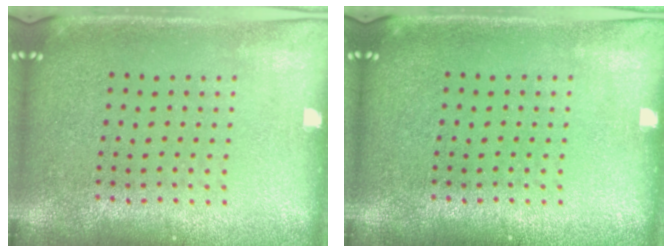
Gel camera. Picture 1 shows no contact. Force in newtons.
{"total": 0.0}